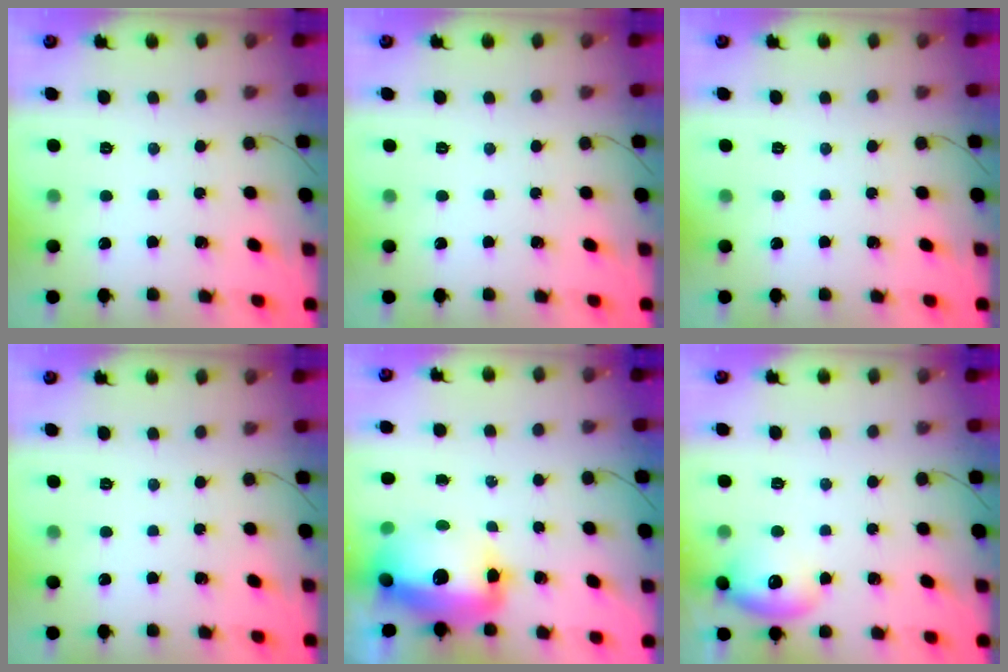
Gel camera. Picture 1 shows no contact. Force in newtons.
{"total": 0.0}
{"total": 0.0}
{"total": 0.0}
{"total": 16.5, "press": 16.0, "slide": 4.3}
{"total": 10.6, "press": 10.5, "slide": 1.3}